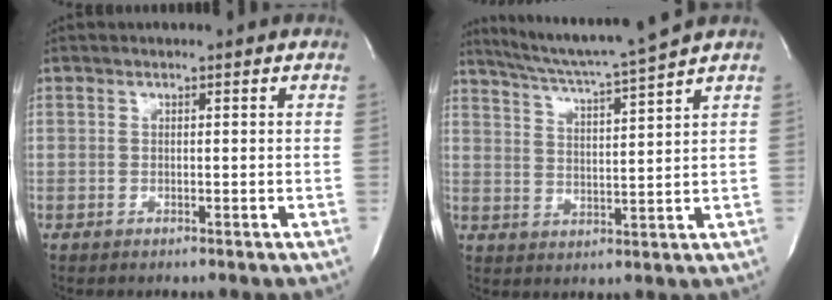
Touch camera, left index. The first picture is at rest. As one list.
[{"total": 10.3, "force": [9.2, -2.3, 4.1], "torque": [-0.081, -0.018, 0.155]}]